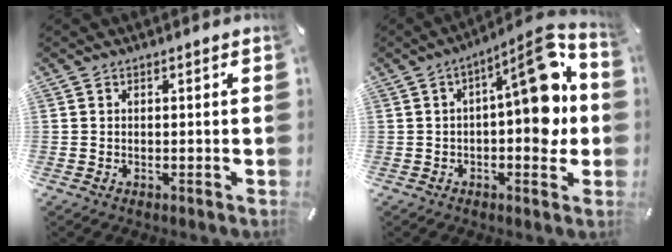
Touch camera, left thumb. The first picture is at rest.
{"total": 15.7, "force": [1.7, 7.0, 14.0], "torque": [-0.164, -0.018, 0.023]}